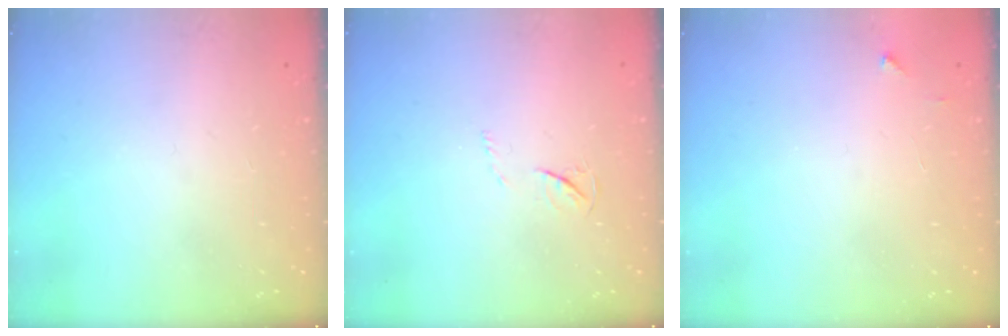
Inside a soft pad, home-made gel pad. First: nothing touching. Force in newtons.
{"total": 3.1, "press": 3.1, "slide": 0.5}
{"total": 2.0, "press": 2.0, "slide": 0.2}